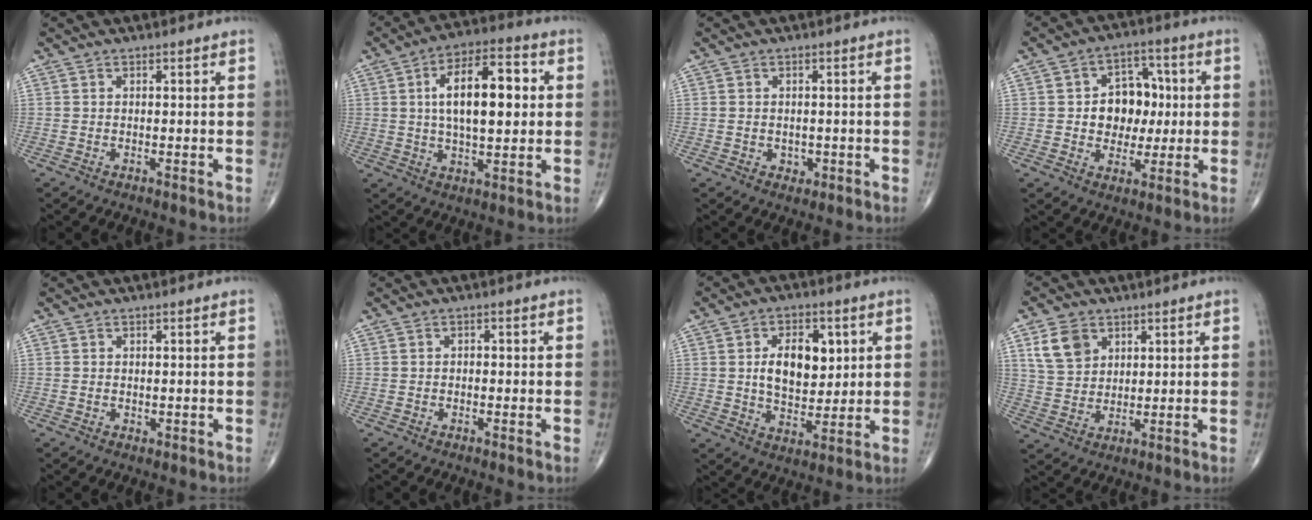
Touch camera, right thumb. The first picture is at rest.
{"total": 15.3, "force": [2.4, 6.9, 13.4], "torque": [-0.204, 0.011, 0.035]}
{"total": 2.0, "force": [-0.5, 1.7, 0.9], "torque": [-0.002, 0.003, -0.002]}
{"total": 10.7, "force": [0.6, 8.3, 6.7], "torque": [-0.046, 0.018, 0.010]}
{"total": 0.8, "force": [0.0, 0.7, 0.4], "torque": [-0.007, 0.000, 0.001]}
{"total": 0.7, "force": [-0.2, 0.5, 0.4], "torque": [0.001, 0.000, -0.006]}
{"total": 11.4, "force": [2.5, 7.0, 8.7], "torque": [-0.103, -0.013, 0.046]}
{"total": 7.5, "force": [3.5, 5.4, 3.8], "torque": [-0.053, -0.012, 0.072]}